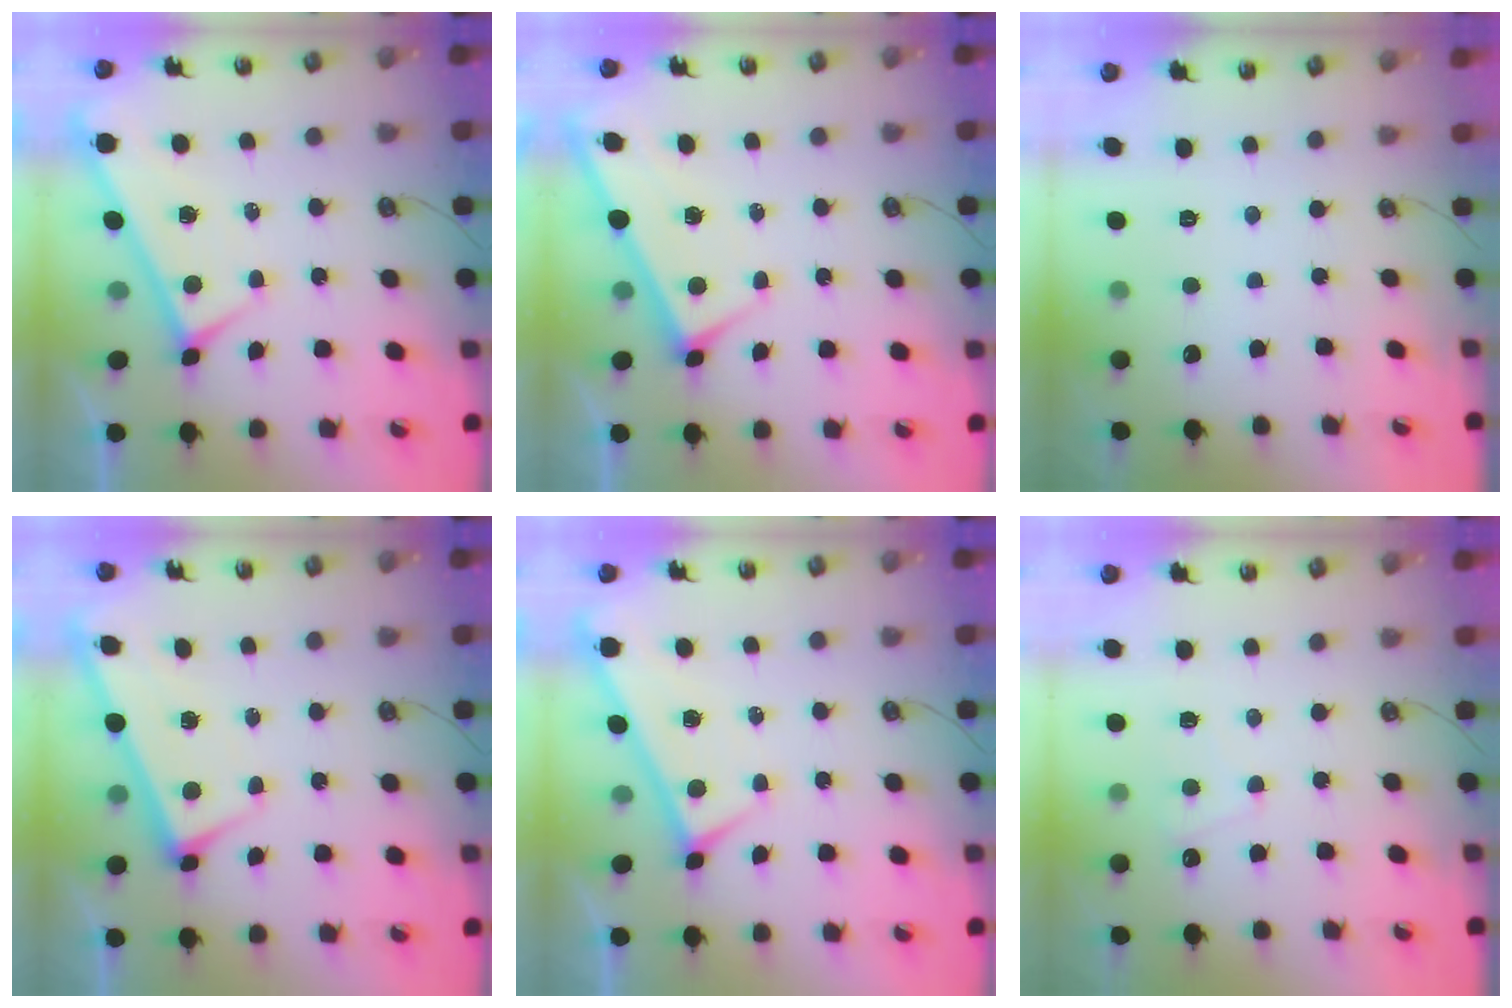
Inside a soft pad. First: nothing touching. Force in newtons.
{"total": 3.0, "press": 3.0, "slide": 0.1}
{"total": 0.0}
{"total": 2.8, "press": 2.8, "slide": 0.5}
{"total": 0.0}
{"total": 0.9, "press": 0.8, "slide": 0.5}